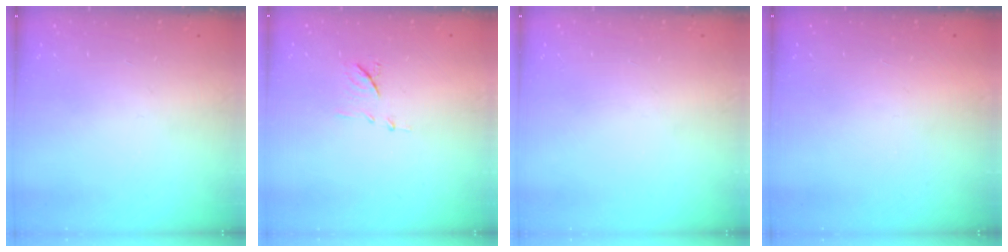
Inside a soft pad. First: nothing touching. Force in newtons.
{"total": 7.0, "press": 7.0, "slide": 0.6}
{"total": 0.0}
{"total": 1.6, "press": 1.5, "slide": 0.1}